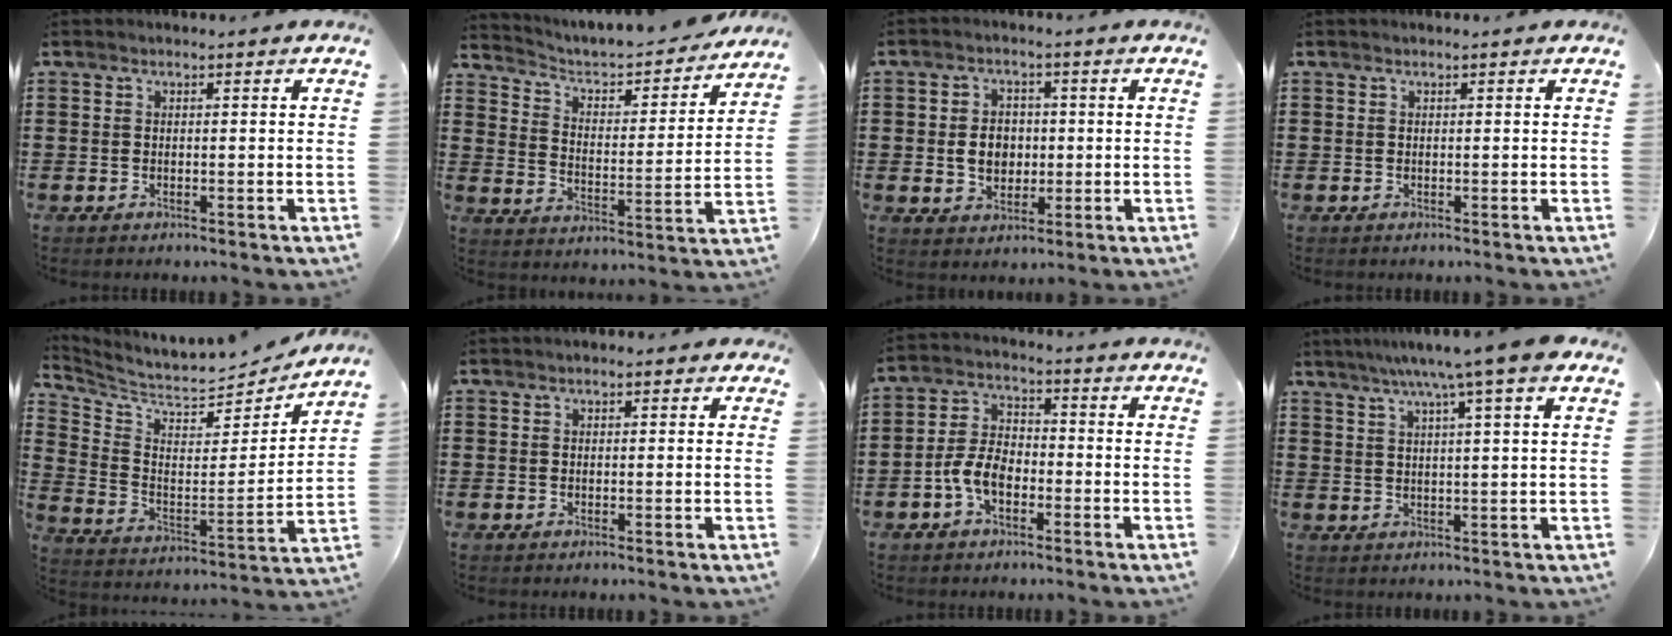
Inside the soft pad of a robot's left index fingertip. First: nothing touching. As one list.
[{"total": 4.0, "force": [3.6, 1.2, 1.3], "torque": [-0.048, -0.028, 0.054]}, {"total": 5.0, "force": [-0.1, 3.7, 3.2], "torque": [-0.055, 0.005, -0.008]}, {"total": 0.0}, {"total": 5.8, "force": [5.4, 1.2, 1.7], "torque": [-0.067, -0.051, 0.089]}, {"total": 0.7, "force": [0.3, 0.5, 0.4], "torque": [-0.009, 0.008, 0.005]}, {"total": 5.9, "force": [-2.5, 3.2, 4.3], "torque": [-0.109, 0.002, -0.055]}, {"total": 6.7, "force": [4.6, -1.0, 4.7], "torque": [-0.107, -0.008, 0.076]}]